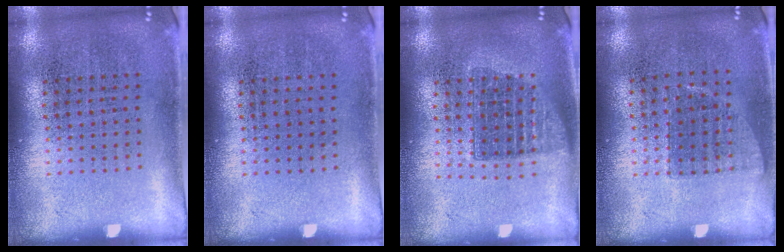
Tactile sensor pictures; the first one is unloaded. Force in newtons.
{"total": 0.0}
{"total": 1.3, "press": 1.1, "slide": 0.8}
{"total": 0.7, "press": 0.7, "slide": 0.2}